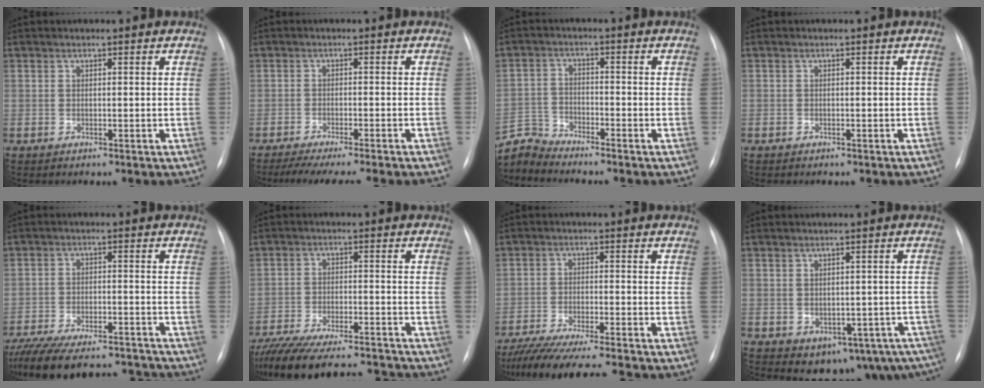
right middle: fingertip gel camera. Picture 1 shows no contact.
{"total": 11.0, "force": [-9.3, -0.2, 5.9], "torque": [-0.067, -0.022, -0.130]}
{"total": 5.2, "force": [-5.0, -0.8, -1.1], "torque": [0.012, -0.005, -0.097]}
{"total": 0.0}
{"total": 18.5, "force": [-16.6, 3.9, 7.1], "torque": [-0.158, -0.014, -0.239]}
{"total": 18.2, "force": [-16.5, 2.4, 7.1], "torque": [-0.151, -0.021, -0.244]}
{"total": 12.7, "force": [-11.0, -0.4, 6.4], "torque": [-0.092, -0.034, -0.171]}
{"total": 12.0, "force": [-7.2, 7.6, 5.9], "torque": [-0.064, 0.010, -0.077]}